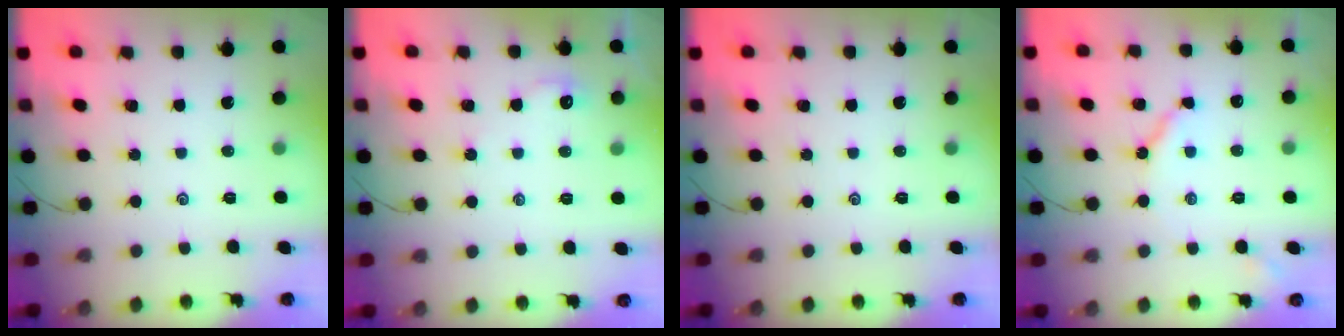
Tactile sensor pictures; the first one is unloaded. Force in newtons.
{"total": 1.8, "press": 1.8, "slide": 0.3}
{"total": 0.0}
{"total": 5.1, "press": 5.0, "slide": 0.1}